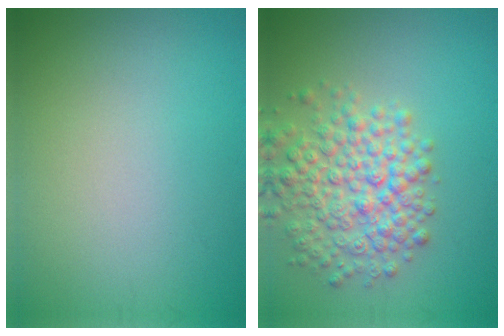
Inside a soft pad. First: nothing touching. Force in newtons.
{"total": 6.1, "press": 6.1, "slide": 0.2}